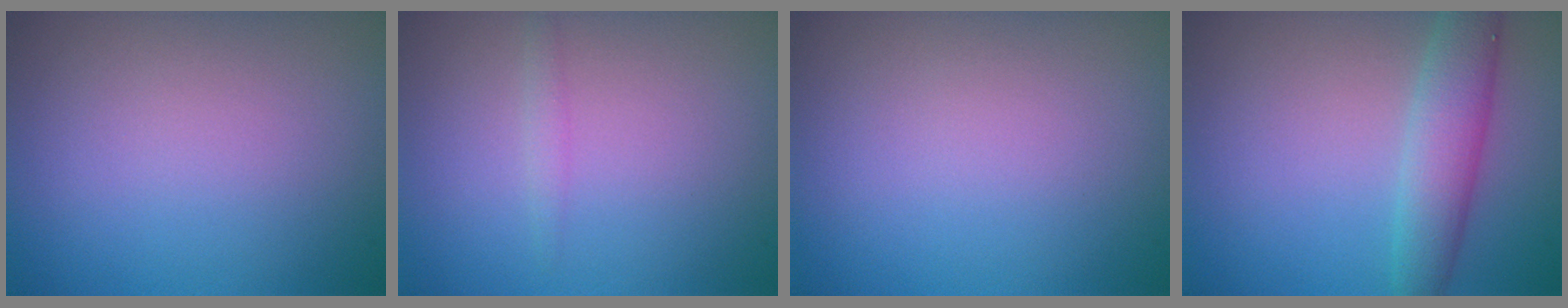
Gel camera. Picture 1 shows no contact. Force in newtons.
{"total": 0.8, "press": 0.8, "slide": 0.1}
{"total": 0.0}
{"total": 4.0, "press": 4.0, "slide": 0.1}